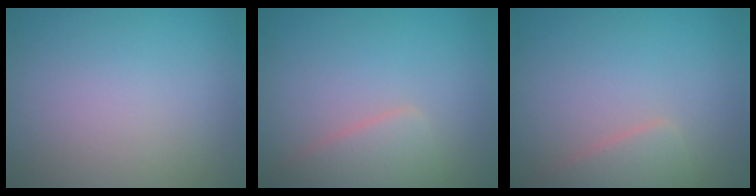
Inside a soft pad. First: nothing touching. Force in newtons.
{"total": 2.7, "press": 2.7, "slide": 0.1}
{"total": 2.3, "press": 2.3, "slide": 0.1}